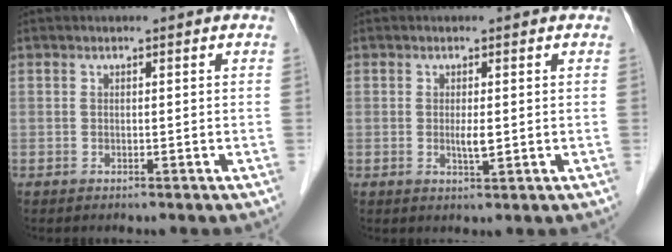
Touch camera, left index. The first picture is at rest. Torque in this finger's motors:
{"motor_torque": [0.34, 0.20, 0.04, 0.01]}